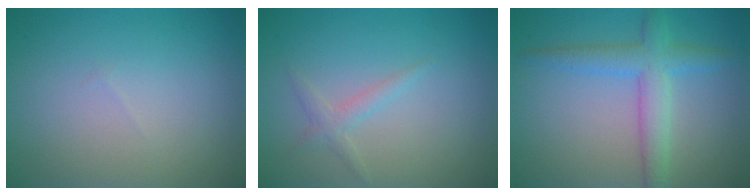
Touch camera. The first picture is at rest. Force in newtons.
{"total": 1.3, "press": 1.3, "slide": 0.0}
{"total": 3.9, "press": 3.9, "slide": 0.0}